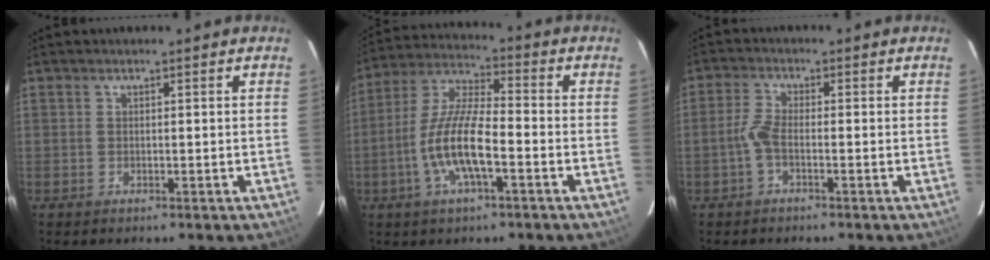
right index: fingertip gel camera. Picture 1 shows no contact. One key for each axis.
{"total": 12.4, "fx": -4.2, "fy": 3.2, "fz": 11.2, "tx": -0.235, "ty": -0.001, "tz": -0.080}
{"total": 3.1, "fx": -1.4, "fy": 0.8, "fz": 2.7, "tx": -0.067, "ty": 0.006, "tz": -0.030}